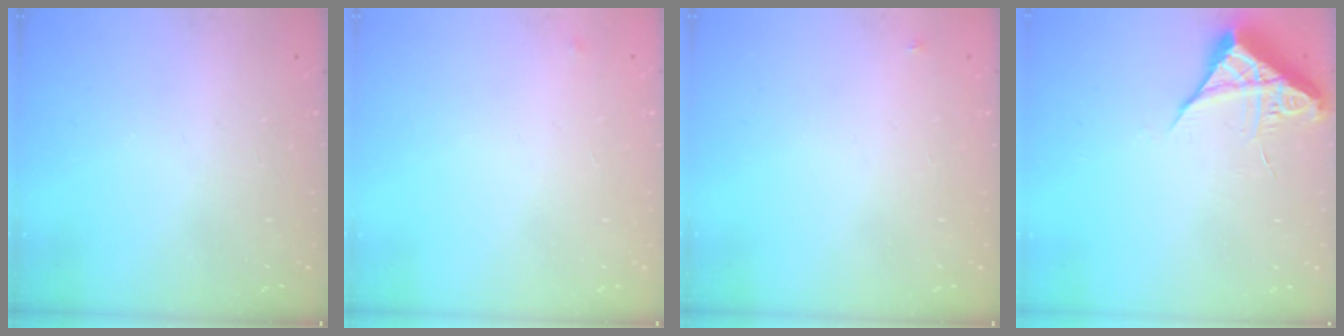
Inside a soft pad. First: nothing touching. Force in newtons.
{"total": 2.5, "press": 2.4, "slide": 0.4}
{"total": 3.1, "press": 3.1, "slide": 0.3}
{"total": 6.7, "press": 6.7, "slide": 0.5}